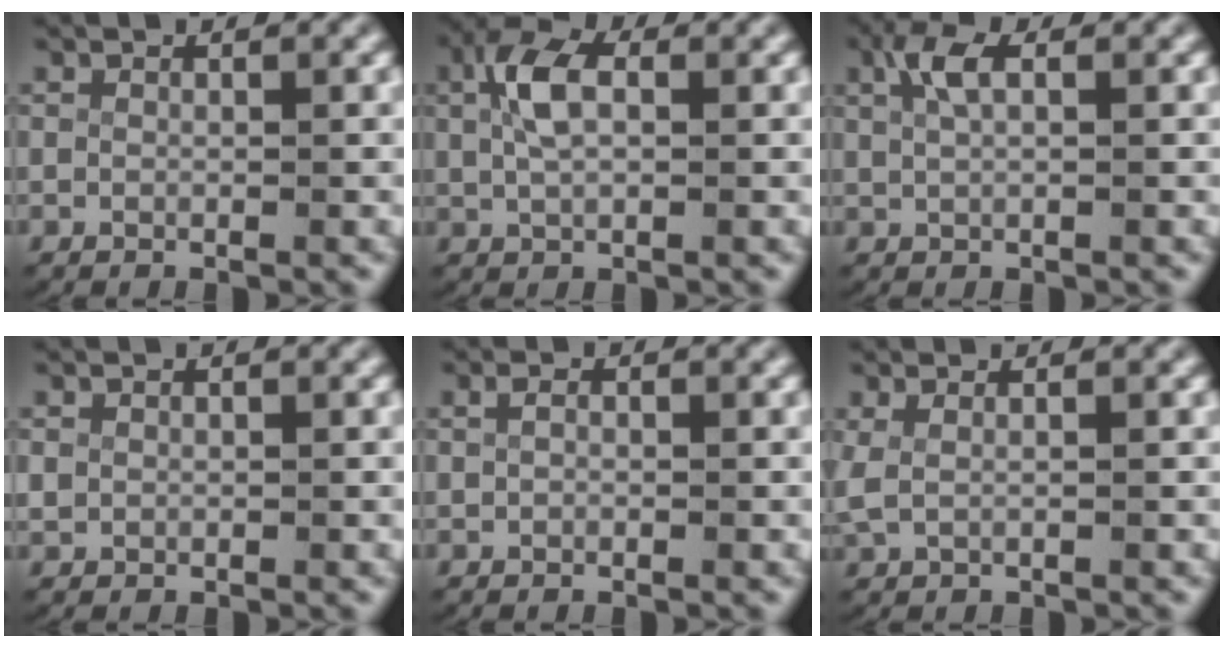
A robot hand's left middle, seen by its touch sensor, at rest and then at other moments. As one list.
[{"total": 3.8, "force": [0.7, 1.9, 3.2], "torque": [-0.078, -0.001, 0.017]}, {"total": 2.4, "force": [1.1, 0.8, 2.0], "torque": [-0.046, 0.002, 0.023]}, {"total": 0.7, "force": [0.1, 0.7, 0.3], "torque": [-0.016, -0.006, 0.008]}, {"total": 0.6, "force": [0.1, 0.3, 0.5], "torque": [-0.017, -0.007, 0.008]}, {"total": 1.7, "force": [0.5, 1.0, 1.3], "torque": [-0.043, -0.001, 0.015]}]